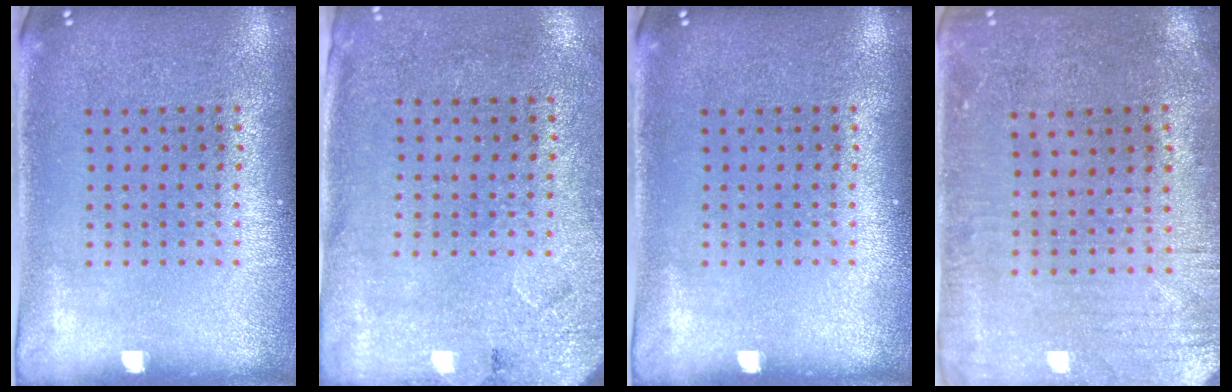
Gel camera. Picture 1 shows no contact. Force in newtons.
{"total": 2.7, "press": 2.2, "slide": 1.5}
{"total": 0.0}
{"total": 0.6, "press": 0.4, "slide": 0.4}